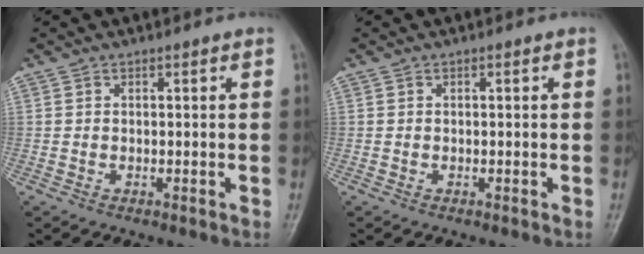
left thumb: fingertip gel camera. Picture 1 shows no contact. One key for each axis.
{"total": 0.0}